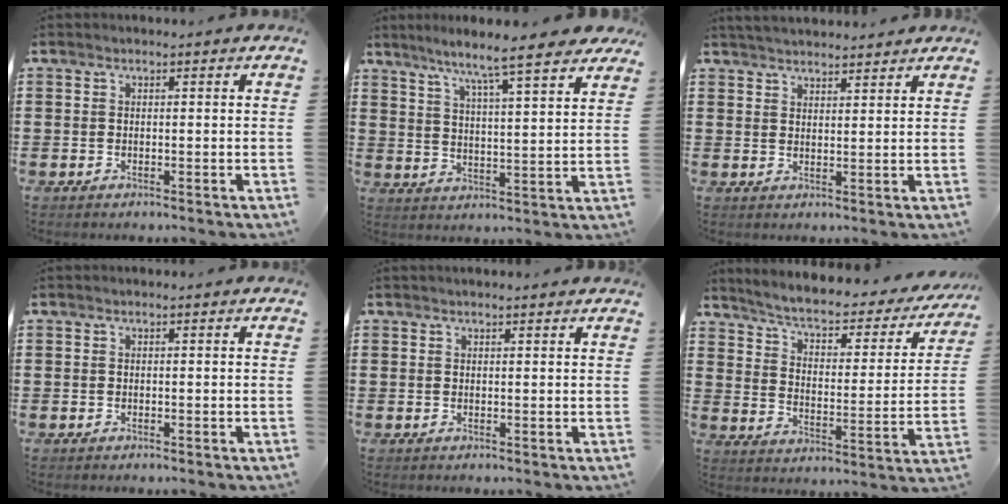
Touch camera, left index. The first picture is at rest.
{"total": 7.0, "force": [6.2, -0.5, 3.1], "torque": [-0.079, -0.045, 0.099]}
{"total": 3.0, "force": [3.0, 0.0, 0.2], "torque": [-0.011, -0.004, 0.057]}
{"total": 0.0}
{"total": 0.7, "force": [0.7, 0.0, 0.2], "torque": [-0.005, -0.001, 0.014]}
{"total": 4.4, "force": [3.4, 0.7, 2.7], "torque": [-0.069, -0.029, 0.049]}